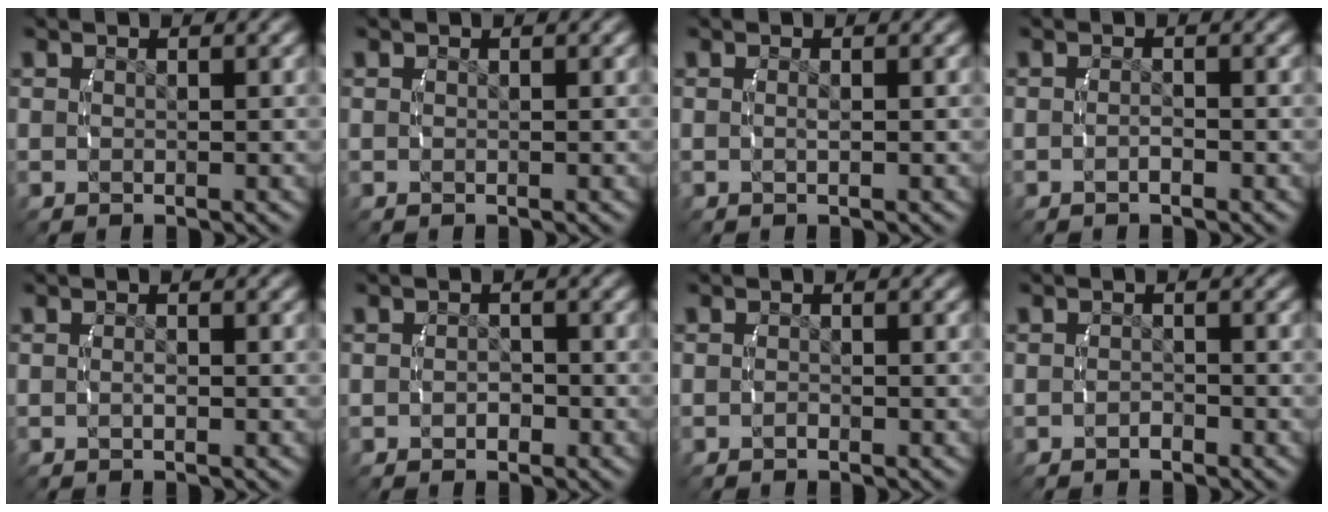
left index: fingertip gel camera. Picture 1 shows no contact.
{"total": 0.0}
{"total": 0.6, "force": [-0.3, -0.1, 0.5], "torque": [-0.016, -0.004, -0.003]}
{"total": 0.9, "force": [-0.8, 0.1, 0.5], "torque": [-0.012, -0.001, -0.015]}
{"total": 0.7, "force": [-0.5, 0.1, 0.4], "torque": [-0.014, -0.003, -0.008]}
{"total": 0.8, "force": [-0.7, 0.3, 0.2], "torque": [-0.004, -0.004, -0.010]}
{"total": 0.6, "force": [-0.6, -0.1, 0.1], "torque": [-0.004, -0.003, -0.009]}
{"total": 0.8, "force": [-0.8, 0.0, 0.1], "torque": [-0.003, -0.004, -0.013]}